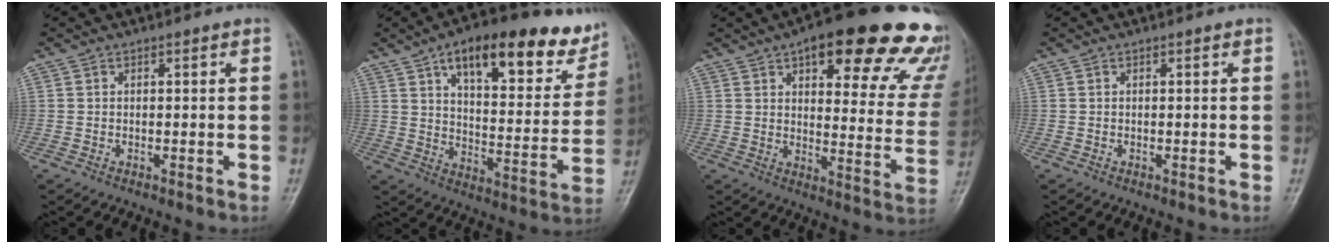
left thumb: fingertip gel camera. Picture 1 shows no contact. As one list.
[{"total": 22.1, "force": [13.4, 8.8, 15.2], "torque": [-0.167, -0.034, 0.196]}, {"total": 27.0, "force": [17.6, 9.3, 18.2], "torque": [-0.189, -0.055, 0.210]}, {"total": 0.0}]